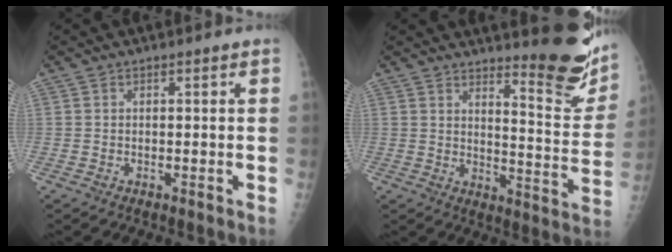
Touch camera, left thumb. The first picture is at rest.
{"total": 14.3, "force": [11.0, 2.5, 8.8], "torque": [-0.091, -0.105, 0.148]}